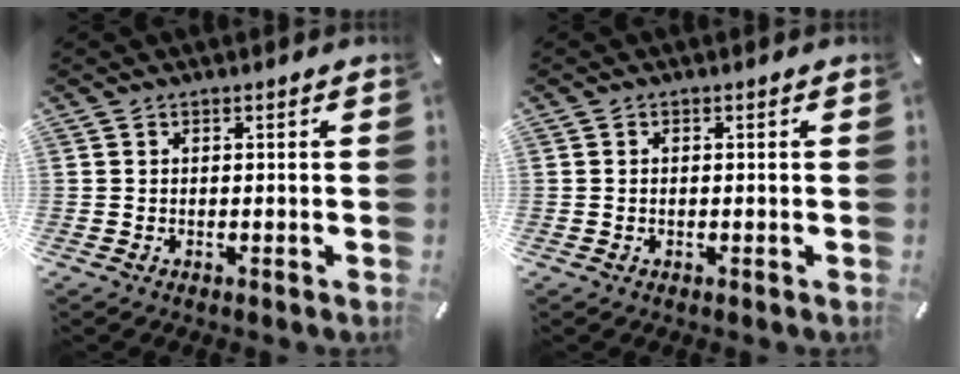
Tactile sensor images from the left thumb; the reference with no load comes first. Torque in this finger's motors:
{"motor_torque": [-0.10, -0.41, -0.10, 0.01, 0.00]}